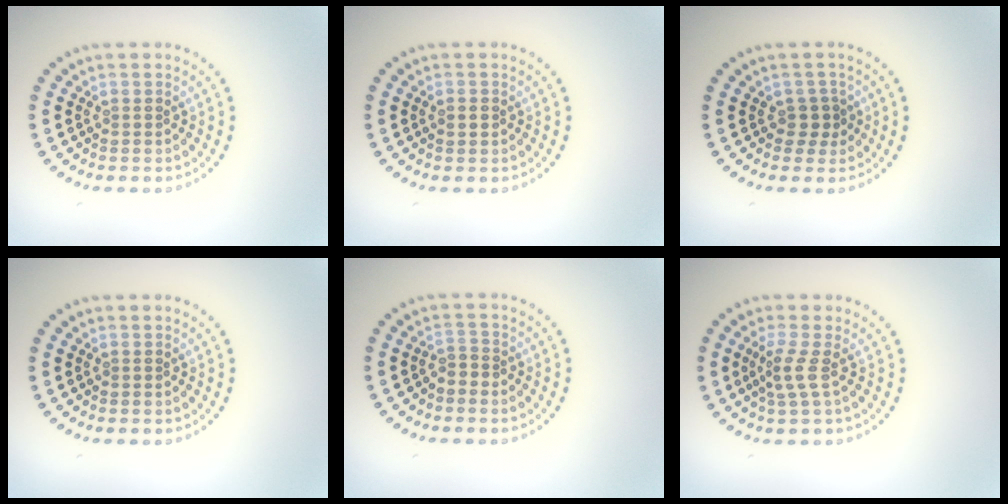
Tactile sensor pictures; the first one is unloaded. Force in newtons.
{"total": 1.1, "press": 1.1, "slide": 0.1}
{"total": 1.7, "press": 1.4, "slide": 1.0}
{"total": 0.0}
{"total": 1.1, "press": 0.7, "slide": 0.8}
{"total": 2.1, "press": 1.5, "slide": 1.4}